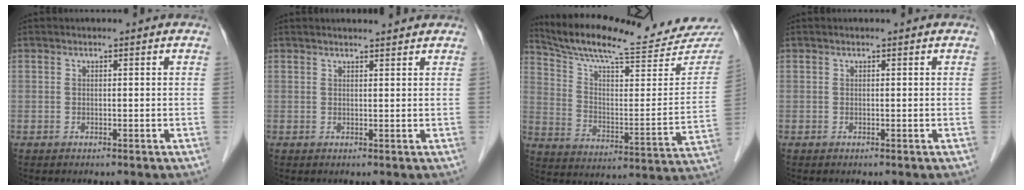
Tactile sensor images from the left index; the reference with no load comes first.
{"total": 3.3, "force": [3.1, 0.2, 1.0], "torque": [-0.017, 0.011, 0.039]}
{"total": 23.1, "force": [21.7, 1.7, 7.7], "torque": [-0.133, -0.075, 0.301]}
{"total": 0.0}